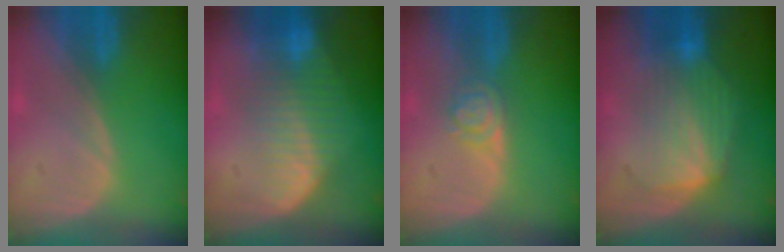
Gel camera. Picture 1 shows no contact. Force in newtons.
{"total": 8.4, "press": 7.1, "slide": 4.4}
{"total": 3.9, "press": 3.4, "slide": 1.9}
{"total": 7.4, "press": 7.3, "slide": 1.4}